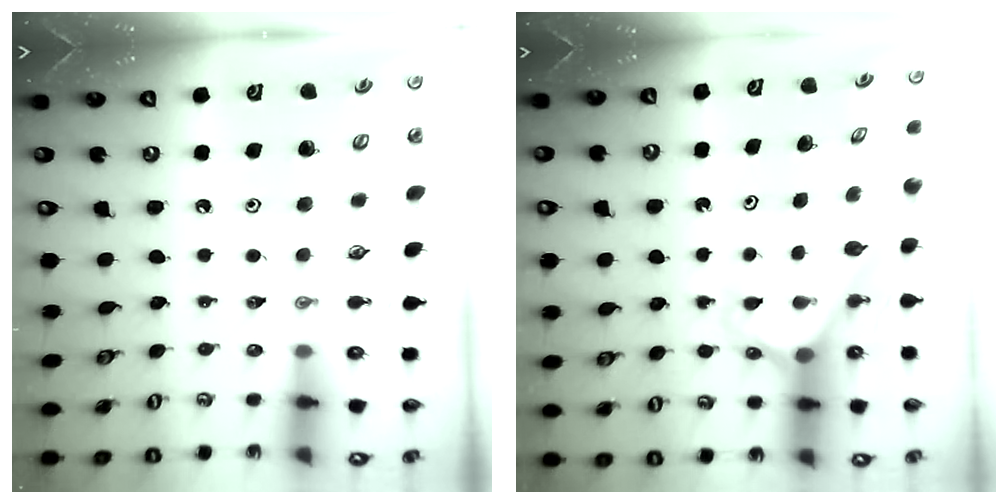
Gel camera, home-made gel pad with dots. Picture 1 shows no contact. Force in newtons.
{"total": 2.6, "press": 2.6, "slide": 0.2}